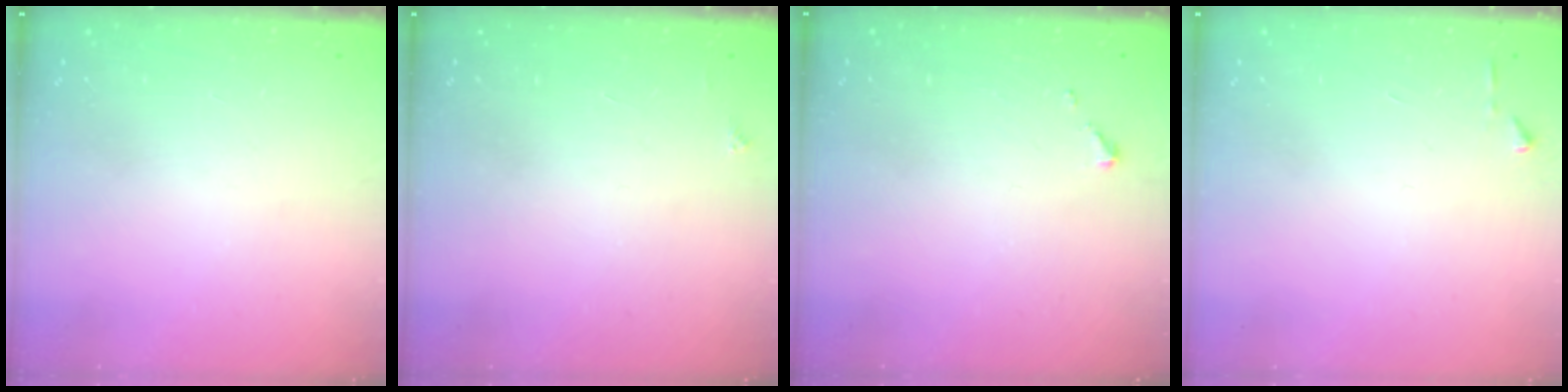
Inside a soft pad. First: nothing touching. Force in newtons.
{"total": 2.0, "press": 2.0, "slide": 0.3}
{"total": 2.6, "press": 2.6, "slide": 0.3}
{"total": 3.9, "press": 3.9, "slide": 0.5}